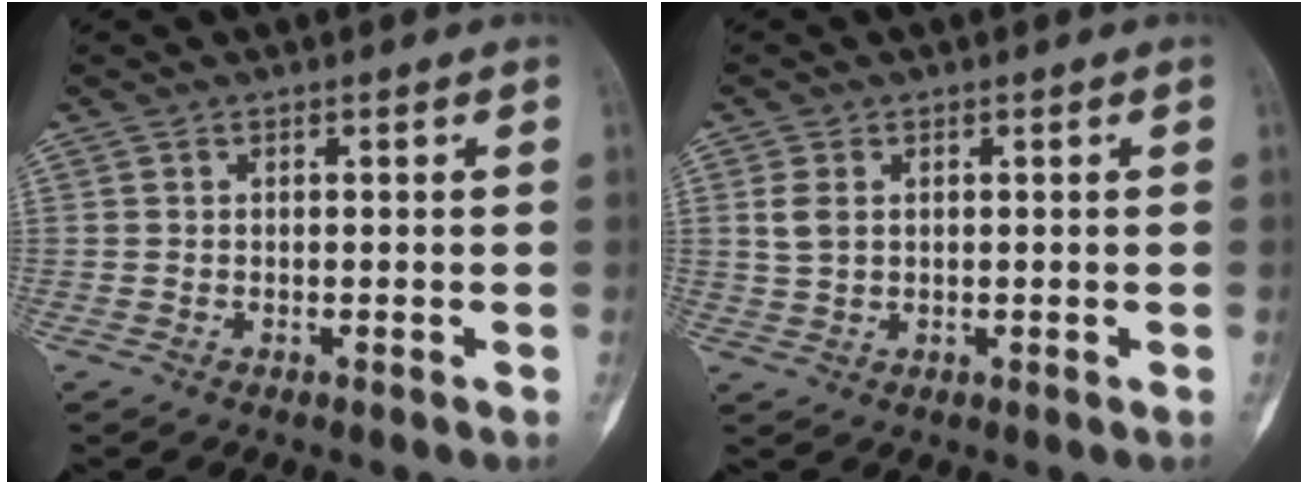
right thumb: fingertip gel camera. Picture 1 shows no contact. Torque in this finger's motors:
{"motor_torque": [-0.29, 0.61, 0.48, 0.05, 0.06]}